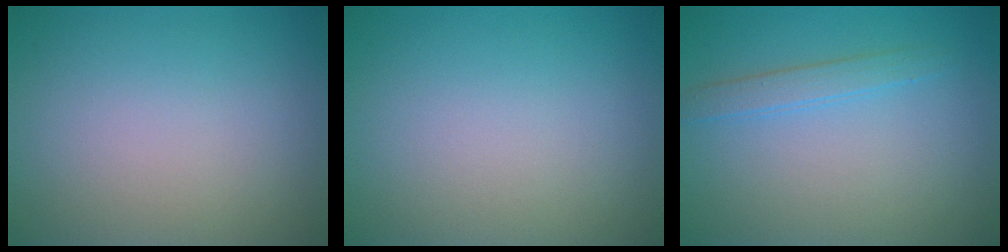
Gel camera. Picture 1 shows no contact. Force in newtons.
{"total": 0.0}
{"total": 1.7, "press": 1.7, "slide": 0.0}